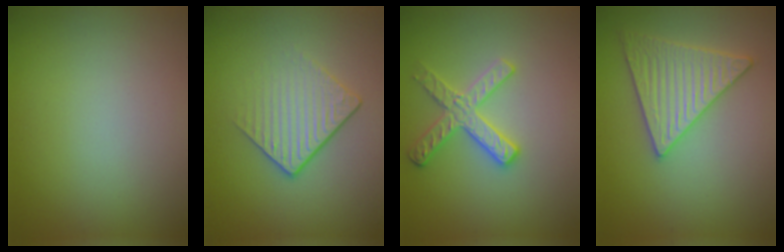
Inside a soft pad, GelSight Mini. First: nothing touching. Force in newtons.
{"total": 4.0, "press": 2.4, "slide": 3.2}
{"total": 2.9, "press": 2.8, "slide": 0.6}
{"total": 4.6, "press": 4.2, "slide": 1.9}